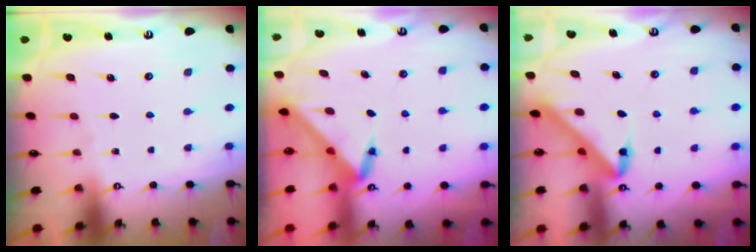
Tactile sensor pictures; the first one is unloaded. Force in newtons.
{"total": 3.4, "press": 3.4, "slide": 0.1}
{"total": 5.1, "press": 5.0, "slide": 0.4}